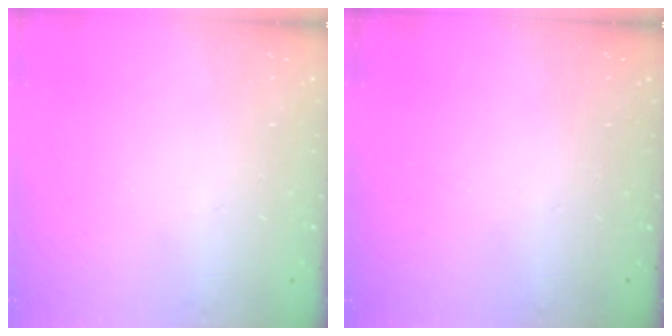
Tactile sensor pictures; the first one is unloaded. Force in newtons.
{"total": 0.0}